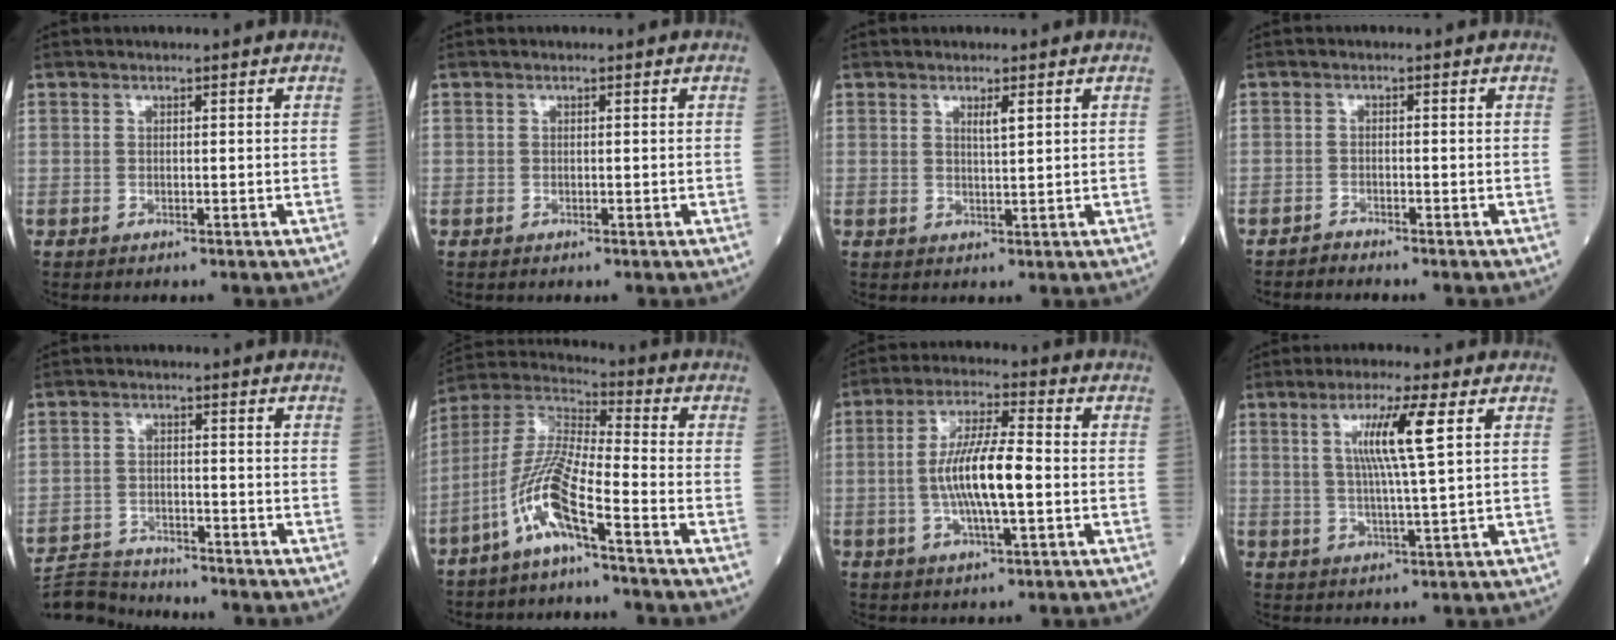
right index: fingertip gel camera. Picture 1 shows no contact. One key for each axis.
{"total": 0.0}
{"total": 1.8, "fx": 0.9, "fy": 0.0, "fz": 1.5, "tx": -0.030, "ty": -0.002, "tz": 0.015}
{"total": 1.1, "fx": -1.1, "fy": -0.1, "fz": -0.3, "tx": 0.007, "ty": -0.006, "tz": -0.021}
{"total": 6.6, "fx": -6.6, "fy": 0.5, "fz": -0.5, "tx": 0.002, "ty": -0.004, "tz": -0.121}
{"total": 10.6, "fx": -5.6, "fy": 0.6, "fz": 9.0, "tx": -0.199, "ty": -0.002, "tz": -0.120}
{"total": 10.4, "fx": -1.0, "fy": 1.8, "fz": 10.2, "tx": -0.195, "ty": 0.005, "tz": -0.022}
{"total": 8.0, "fx": 2.6, "fy": -0.7, "fz": 7.5, "tx": -0.140, "ty": 0.000, "tz": 0.049}